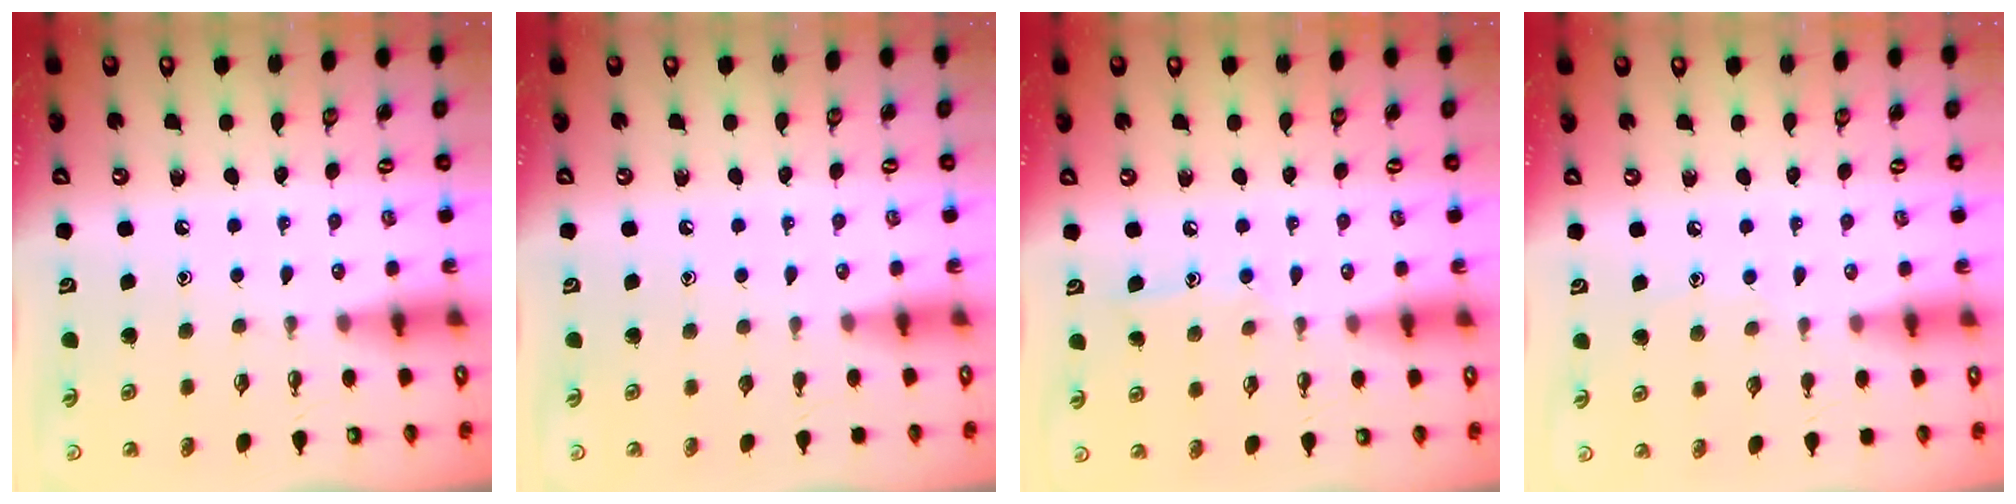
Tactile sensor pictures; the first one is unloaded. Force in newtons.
{"total": 0.0}
{"total": 7.0, "press": 7.0, "slide": 0.1}
{"total": 5.2, "press": 5.2, "slide": 0.6}